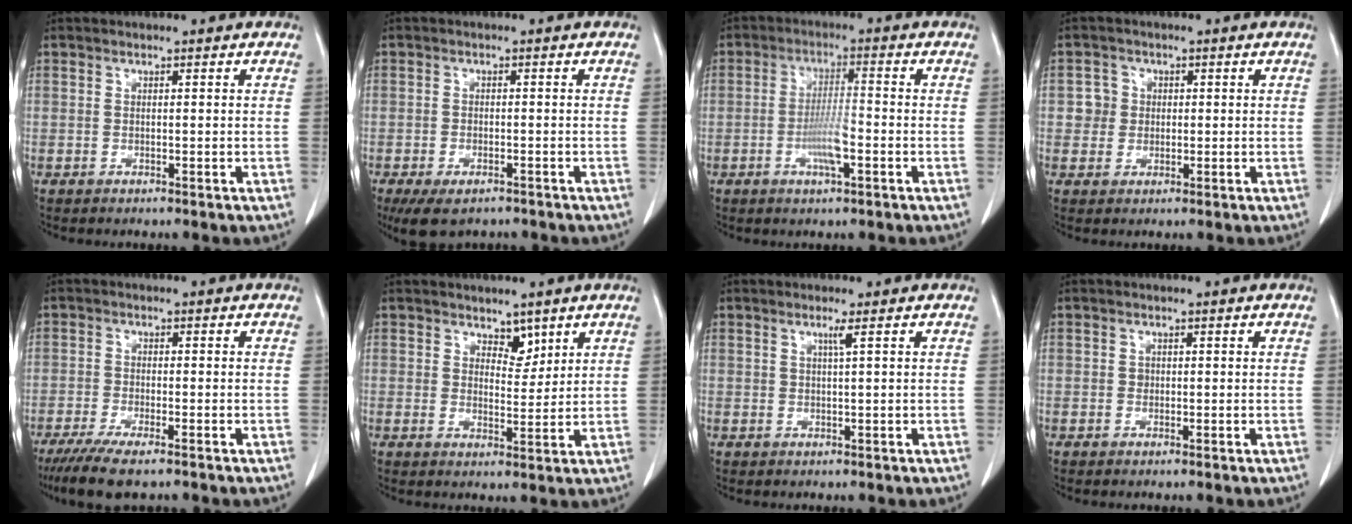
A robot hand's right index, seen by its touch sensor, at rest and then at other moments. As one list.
[{"total": 6.4, "force": [-4.7, 2.7, 3.4], "torque": [-0.057, -0.008, -0.071]}, {"total": 5.1, "force": [-1.6, 0.9, 4.8], "torque": [-0.091, 0.000, -0.026]}, {"total": 2.9, "force": [0.3, 2.9, 0.3], "torque": [0.009, 0.009, 0.008]}, {"total": 7.3, "force": [-5.5, 0.9, 4.8], "torque": [-0.081, -0.019, -0.085]}, {"total": 3.2, "force": [2.4, 1.5, 1.4], "torque": [-0.018, -0.005, 0.043]}, {"total": 1.2, "force": [0.5, -0.6, 0.9], "torque": [-0.027, -0.004, 0.014]}, {"total": 0.5, "force": [0.1, 0.5, 0.1], "torque": [0.006, 0.004, 0.004]}]